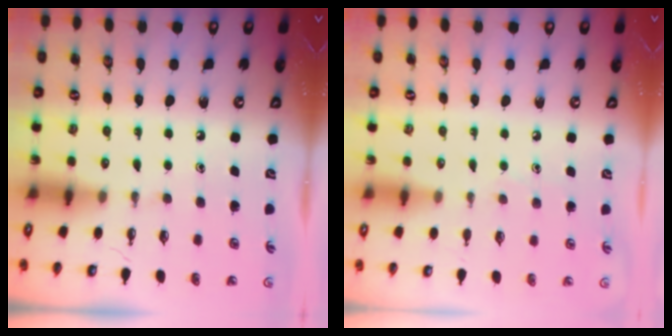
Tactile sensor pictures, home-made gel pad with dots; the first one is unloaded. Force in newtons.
{"total": 4.9, "press": 4.9, "slide": 0.6}